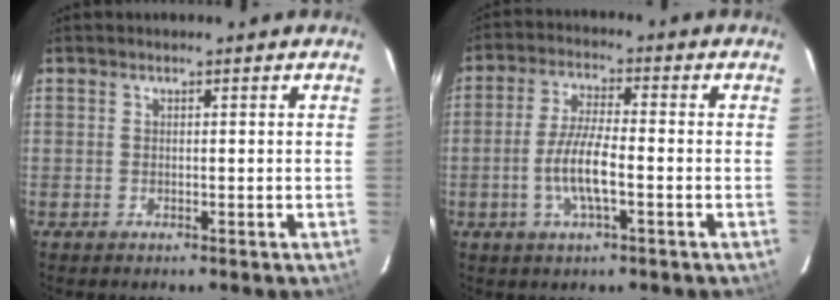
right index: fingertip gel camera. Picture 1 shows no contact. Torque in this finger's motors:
{"motor_torque": [1.45, -0.45, 0.61, 0.15]}